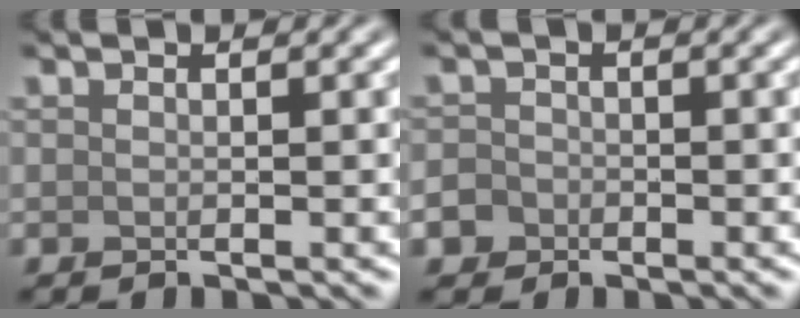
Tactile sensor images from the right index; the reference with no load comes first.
{"total": 3.3, "force": [-1.9, 2.7, 0.8], "torque": [-0.003, -0.008, -0.039]}